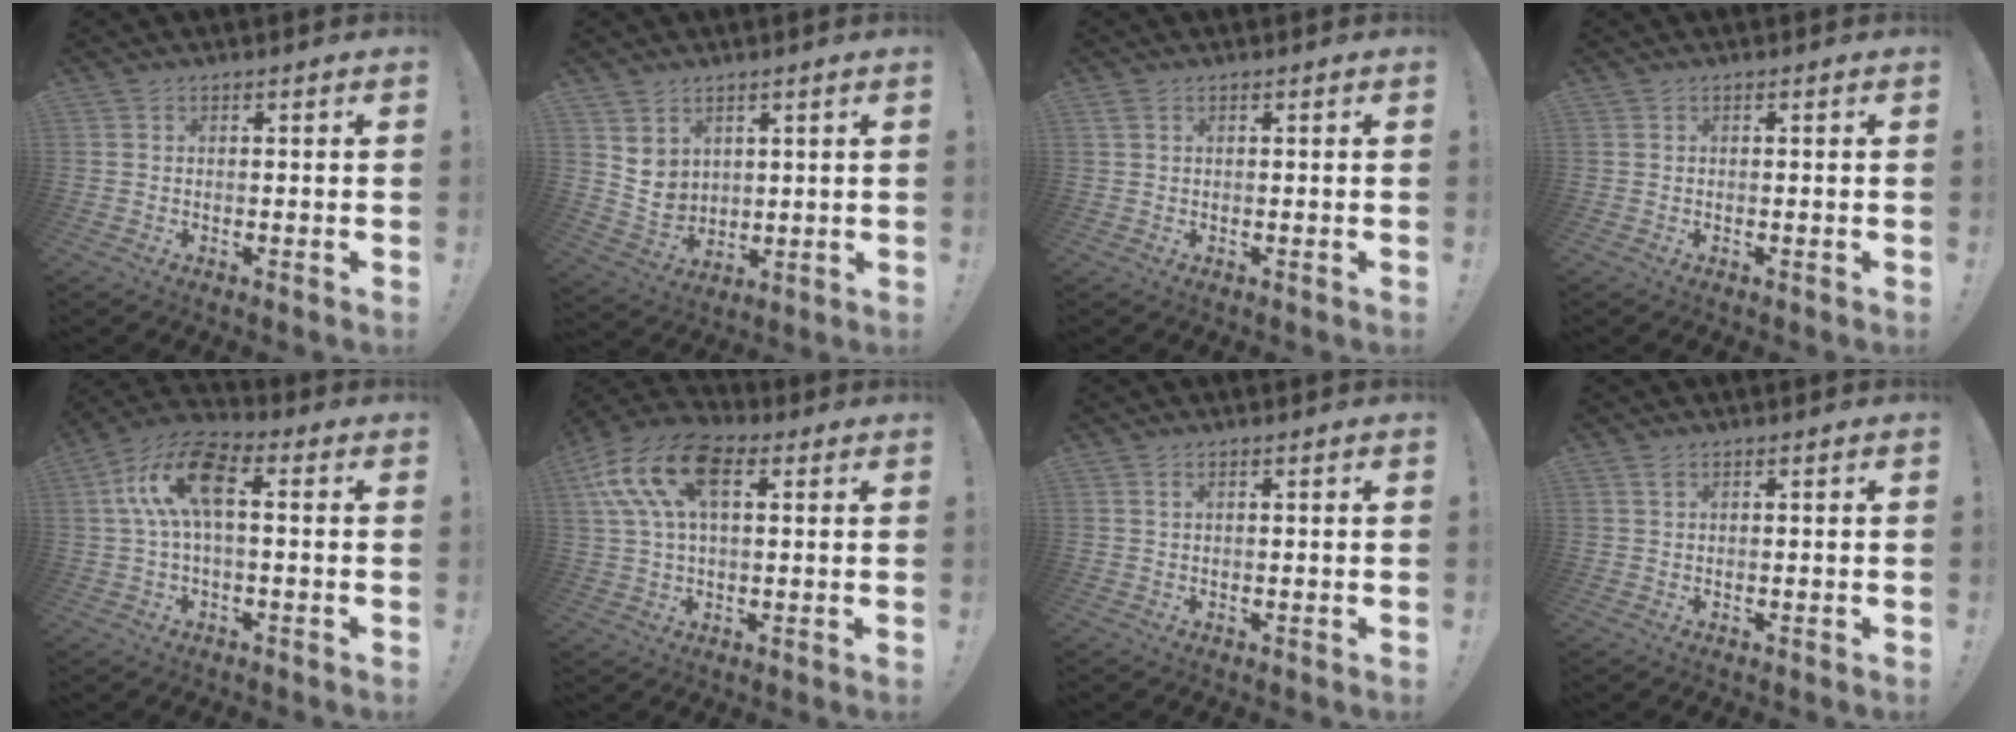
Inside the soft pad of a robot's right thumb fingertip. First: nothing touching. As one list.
[{"total": 6.5, "force": [3.9, 5.1, 1.4], "torque": [-0.025, -0.032, 0.082]}, {"total": 1.0, "force": [0.5, 0.4, 0.8], "torque": [-0.015, 0.002, 0.010]}, {"total": 0.0}, {"total": 13.7, "force": [1.8, 6.5, 11.9], "torque": [-0.228, 0.012, 0.029]}, {"total": 17.1, "force": [5.7, 9.9, 12.7], "torque": [-0.246, -0.003, 0.100]}, {"total": 0.8, "force": [0.4, 0.2, 0.6], "torque": [-0.012, 0.003, 0.007]}, {"total": 1.3, "force": [0.8, 0.4, 0.9], "torque": [-0.019, 0.002, 0.014]}]